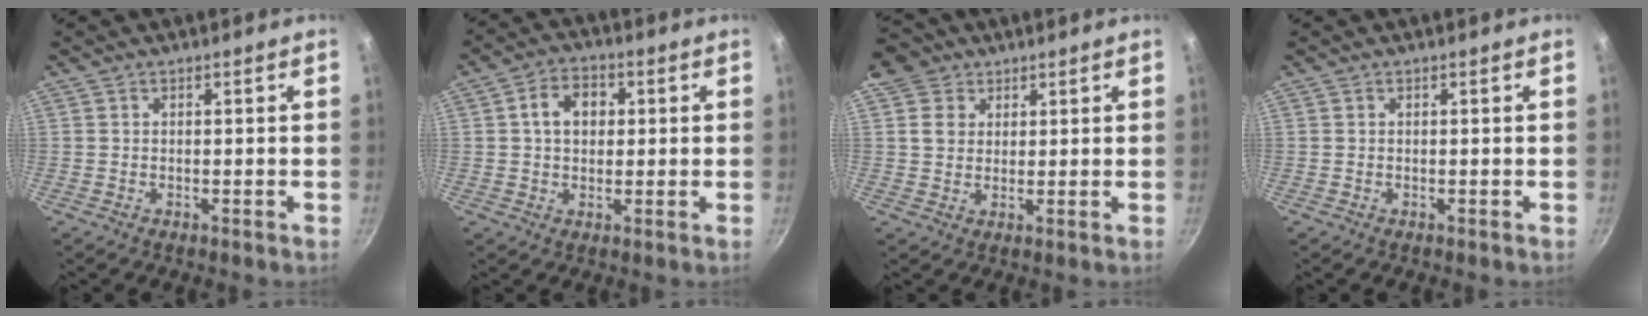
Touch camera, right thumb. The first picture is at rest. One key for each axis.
{"total": 6.9, "fx": 1.2, "fy": 5.2, "fz": 4.3, "tx": -0.048, "ty": 0.012, "tz": 0.010}
{"total": 6.7, "fx": 3.0, "fy": 5.5, "fz": 2.2, "tx": -0.002, "ty": 0.001, "tz": 0.047}
{"total": 0.0}